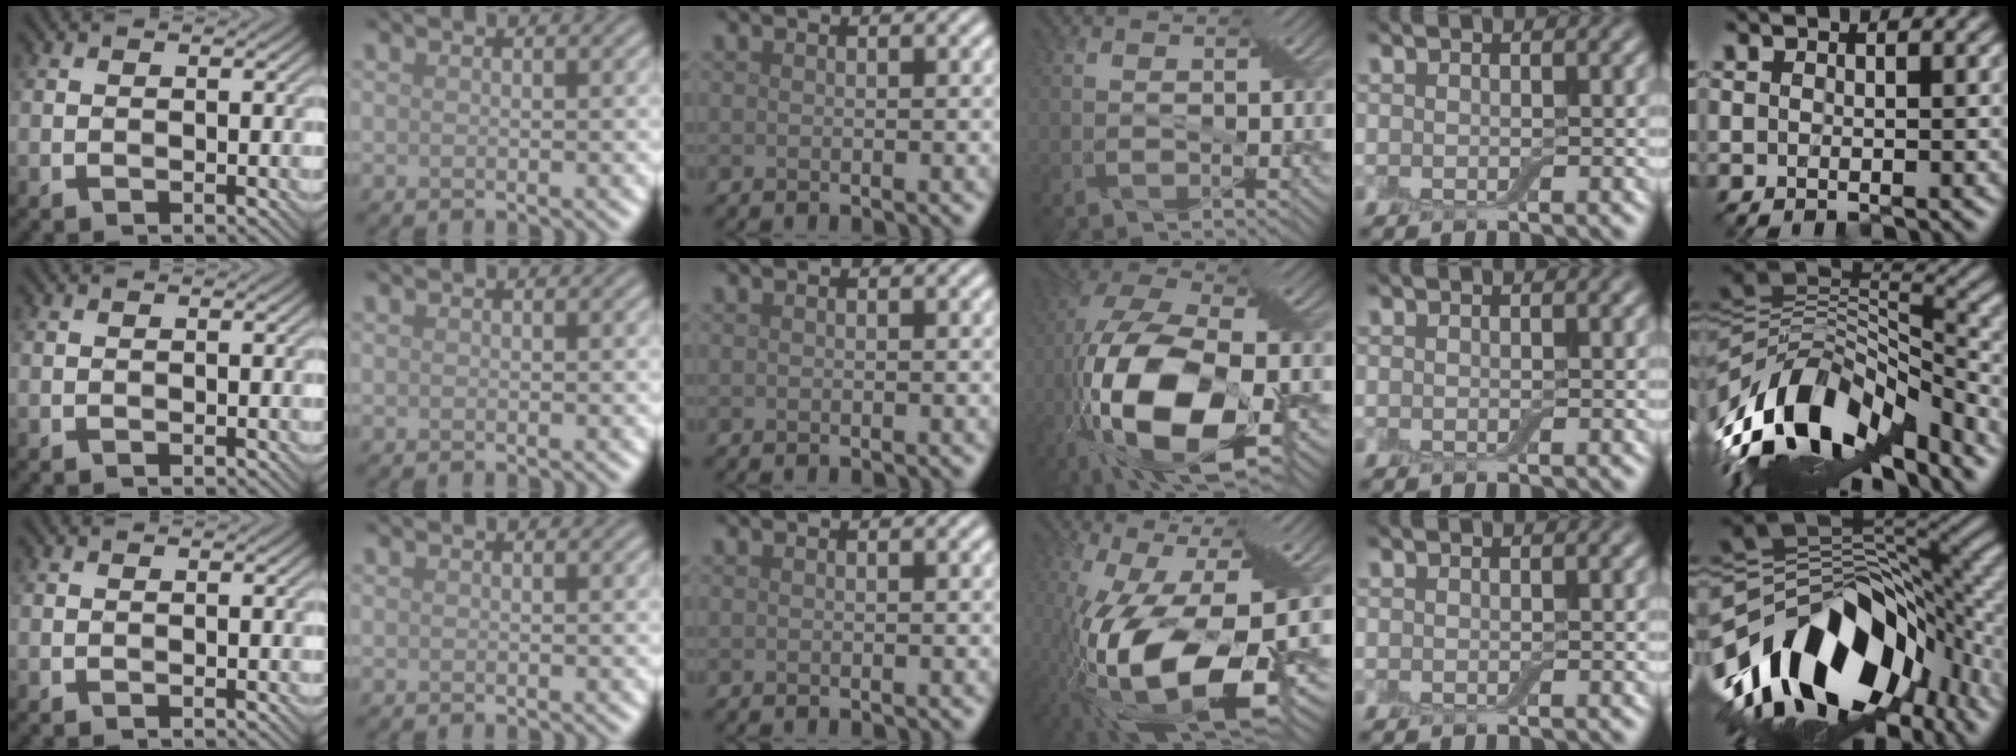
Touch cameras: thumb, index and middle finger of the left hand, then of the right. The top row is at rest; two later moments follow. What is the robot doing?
{"motion": "cut", "object": "aluminum foil"}